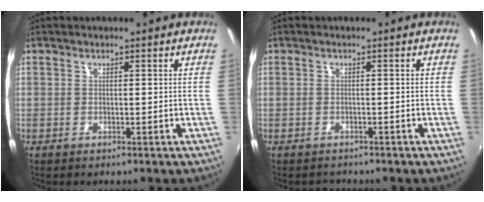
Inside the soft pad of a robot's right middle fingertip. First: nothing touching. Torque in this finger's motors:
{"motor_torque": [-0.68, 0.03, -0.13, -0.09]}